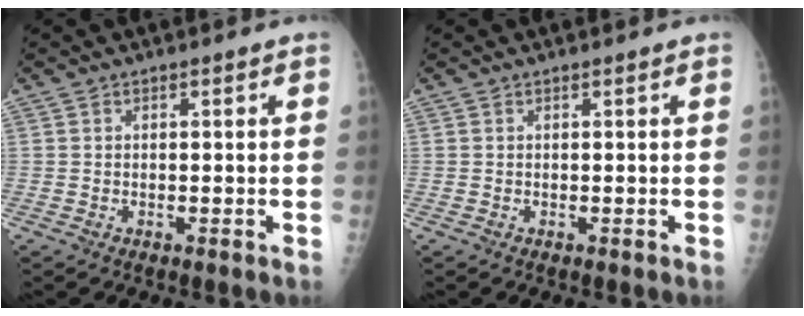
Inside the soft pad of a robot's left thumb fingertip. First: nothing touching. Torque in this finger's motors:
{"motor_torque": [0.01, 0.01, -0.05, -0.07, 0.00]}